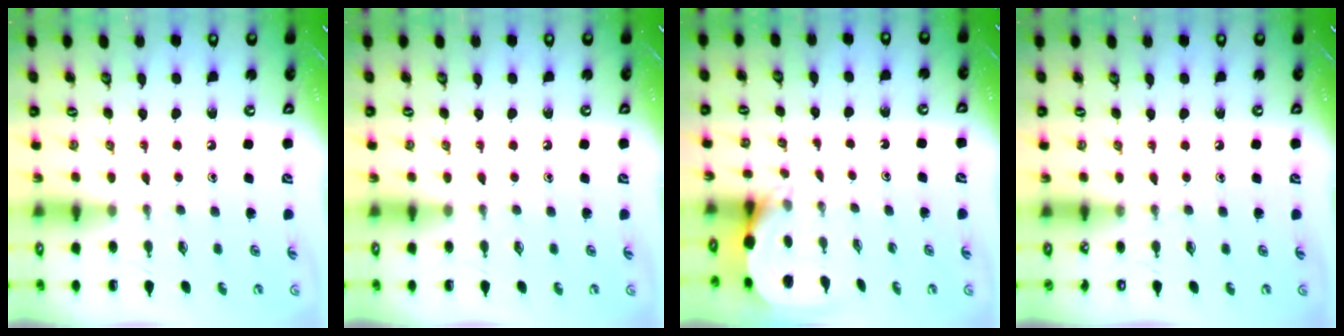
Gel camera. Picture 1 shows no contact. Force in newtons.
{"total": 0.0}
{"total": 3.5, "press": 3.5, "slide": 0.3}
{"total": 0.0}